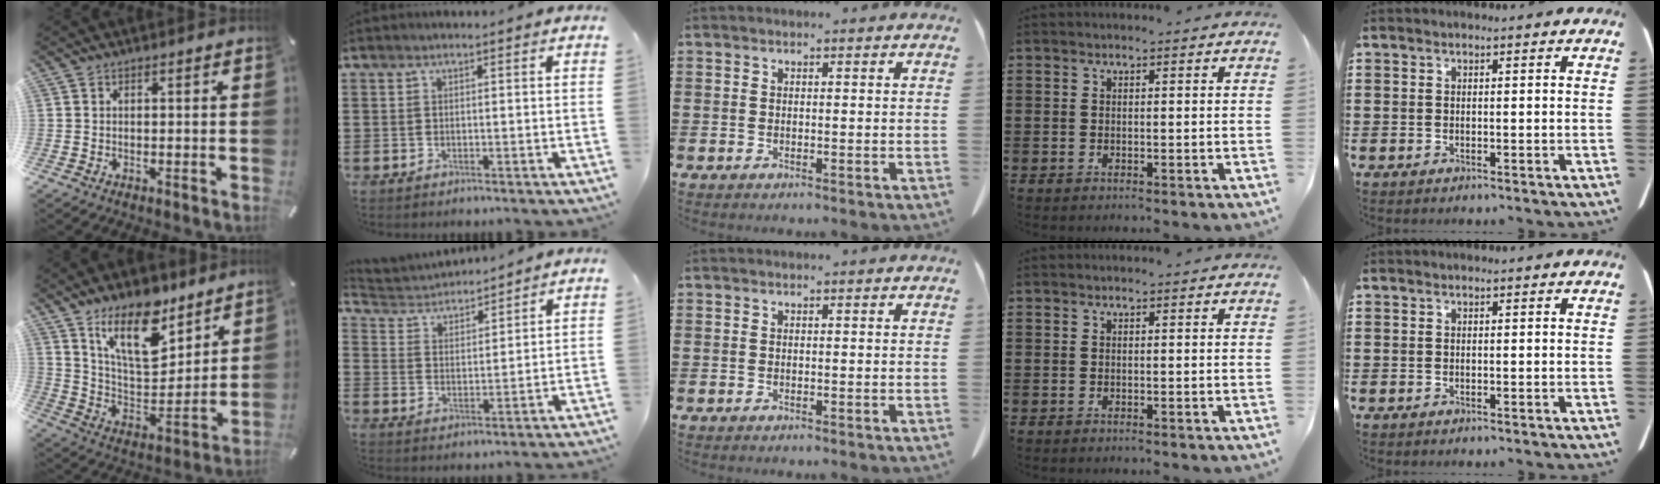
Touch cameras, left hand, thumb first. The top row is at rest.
{"thumb": {"total": 18.5, "force": [12.7, 8.5, 10.4], "torque": [-0.174, -0.073, 0.224]}, "index": {"total": 3.3, "force": [3.2, 0.6, -0.3], "torque": [-0.015, -0.017, 0.055]}}